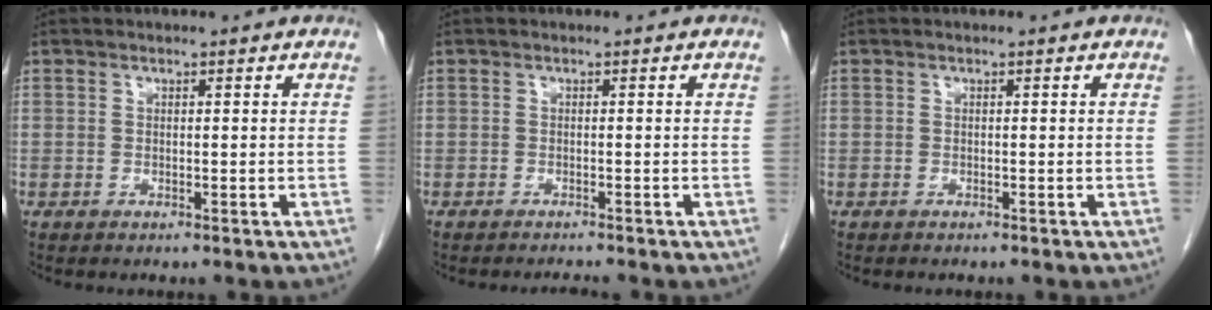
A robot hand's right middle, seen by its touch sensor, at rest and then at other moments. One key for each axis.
{"total": 1.2, "fx": -1.1, "fy": -0.3, "fz": 0.1, "tx": -0.003, "ty": -0.005, "tz": -0.013}
{"total": 0.0}